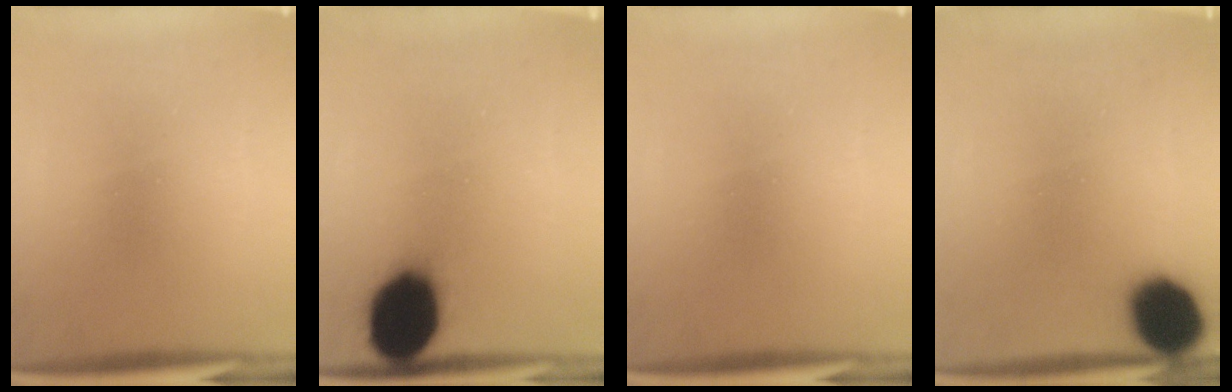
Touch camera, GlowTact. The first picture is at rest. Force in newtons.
{"total": 17.1}
{"total": 0.0}
{"total": 13.4}